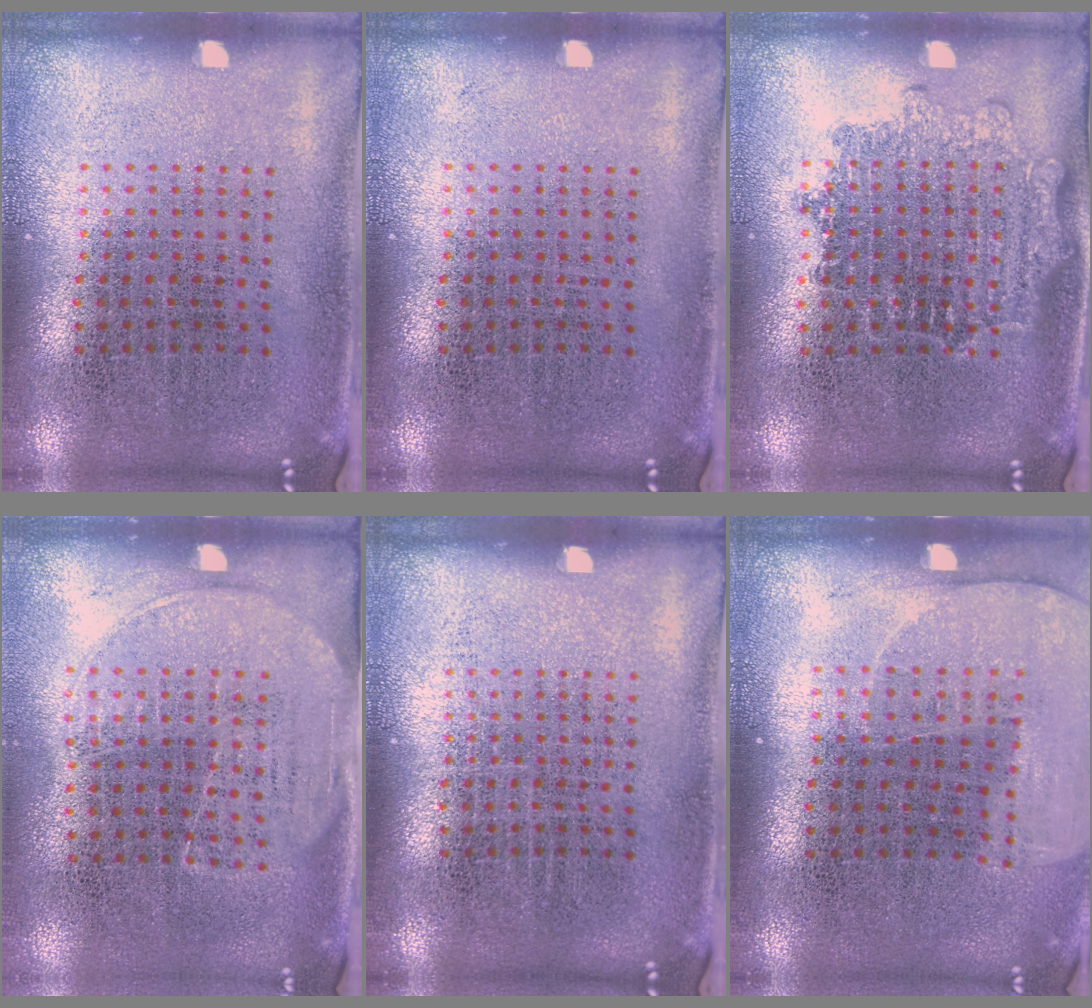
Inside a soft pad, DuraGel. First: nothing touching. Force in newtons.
{"total": 0.0}
{"total": 1.2, "press": 1.1, "slide": 0.5}
{"total": 1.5, "press": 1.2, "slide": 0.9}
{"total": 0.0}
{"total": 1.4, "press": 1.3, "slide": 0.5}